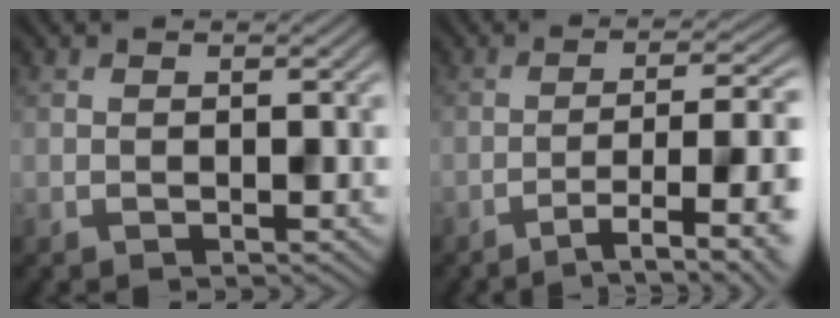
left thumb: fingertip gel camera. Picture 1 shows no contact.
{"total": 9.0, "force": [-4.2, 1.9, 7.7], "torque": [-0.118, 0.000, -0.059]}